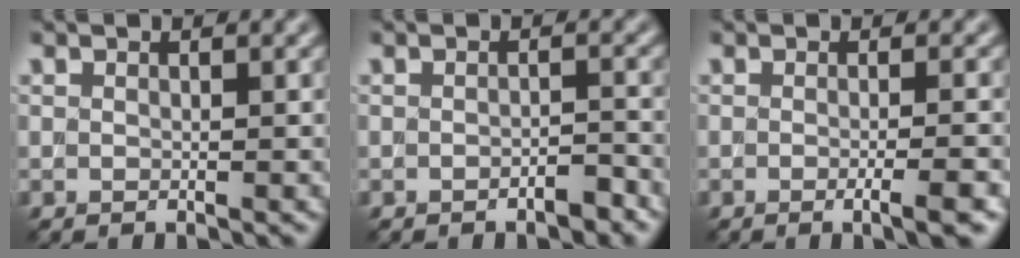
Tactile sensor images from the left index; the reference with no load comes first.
{"total": 1.4, "force": [-1.1, 0.2, 0.9], "torque": [-0.011, 0.006, -0.017]}
{"total": 3.5, "force": [-1.0, 0.9, 3.2], "torque": [-0.029, -0.002, -0.016]}